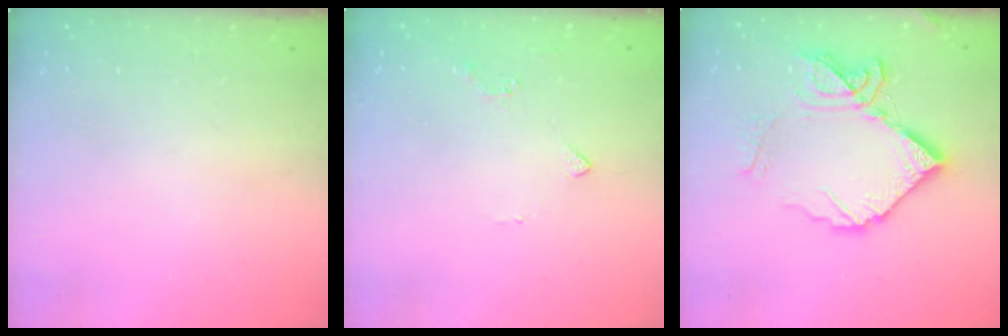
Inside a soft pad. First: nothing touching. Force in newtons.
{"total": 1.8, "press": 1.7, "slide": 0.6}
{"total": 15.8, "press": 15.7, "slide": 1.9}